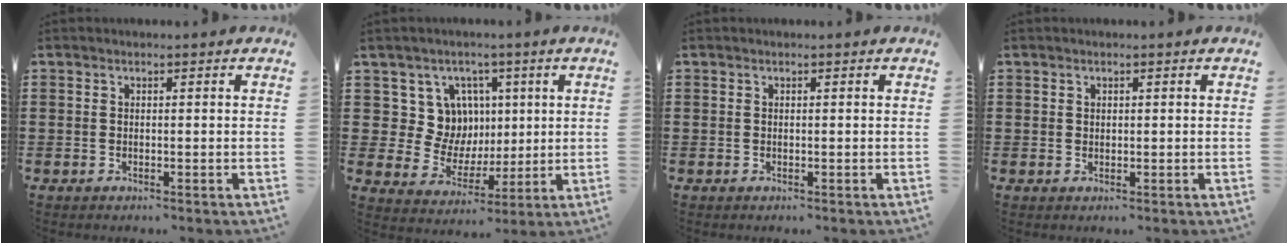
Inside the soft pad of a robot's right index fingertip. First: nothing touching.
{"total": 9.4, "force": [2.9, 8.6, 2.6], "torque": [-0.072, -0.009, 0.062]}
{"total": 0.0}
{"total": 0.6, "force": [0.3, 0.5, 0.1], "torque": [-0.004, 0.003, 0.006]}